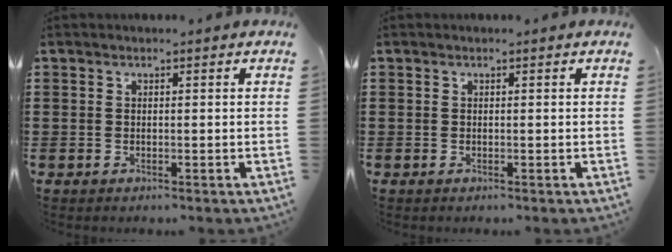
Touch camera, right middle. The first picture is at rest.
{"total": 0.0}